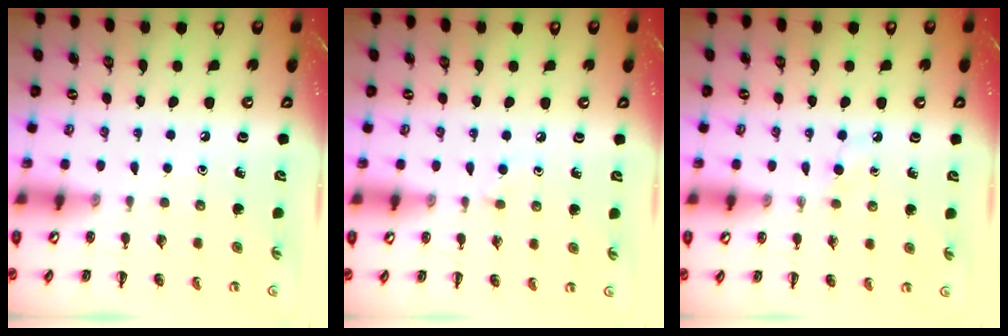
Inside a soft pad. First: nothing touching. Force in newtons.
{"total": 1.7, "press": 1.5, "slide": 0.9}
{"total": 2.5, "press": 2.3, "slide": 1.0}